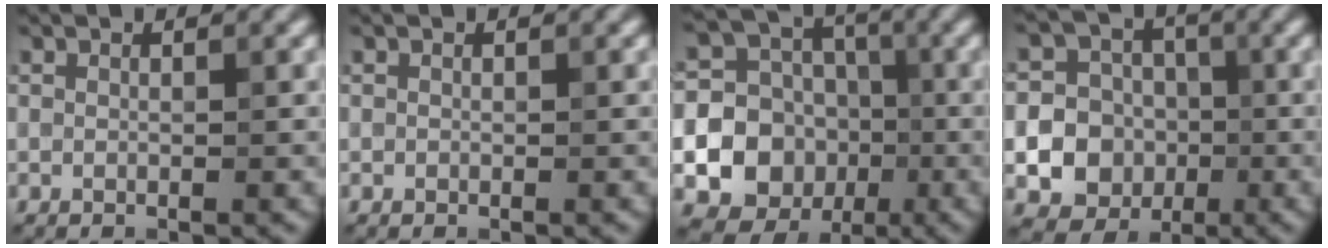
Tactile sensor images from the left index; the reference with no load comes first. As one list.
[{"total": 0.0}, {"total": 16.9, "force": [-3.7, 16.0, 4.1], "torque": [-0.105, -0.023, -0.071]}, {"total": 15.4, "force": [-3.4, 14.6, 3.4], "torque": [-0.083, -0.021, -0.079]}]